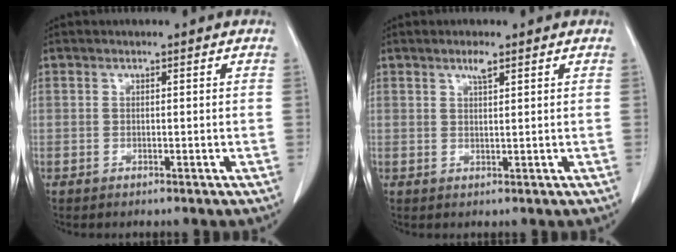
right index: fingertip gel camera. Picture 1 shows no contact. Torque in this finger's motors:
{"motor_torque": [-0.01, 0.03, 0.00, 0.03]}